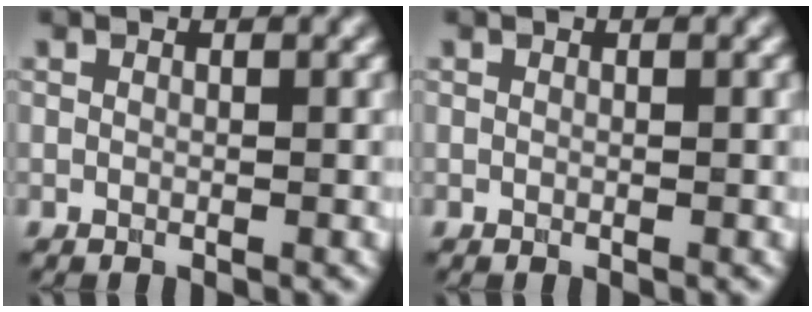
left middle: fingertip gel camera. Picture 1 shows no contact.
{"total": 0.0}